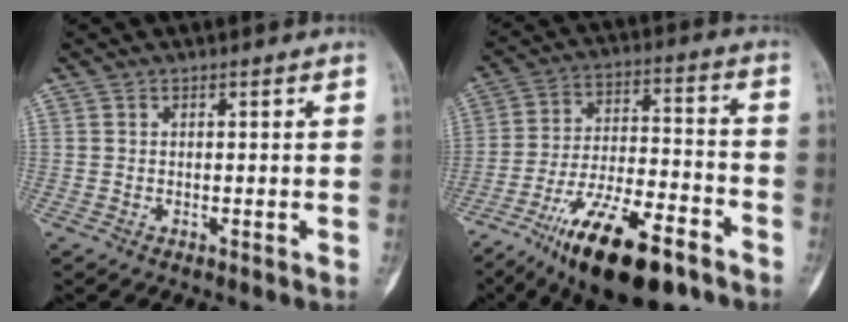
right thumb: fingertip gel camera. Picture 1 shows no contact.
{"total": 20.2, "force": [-12.5, 6.9, 14.3], "torque": [-0.249, 0.064, -0.212]}